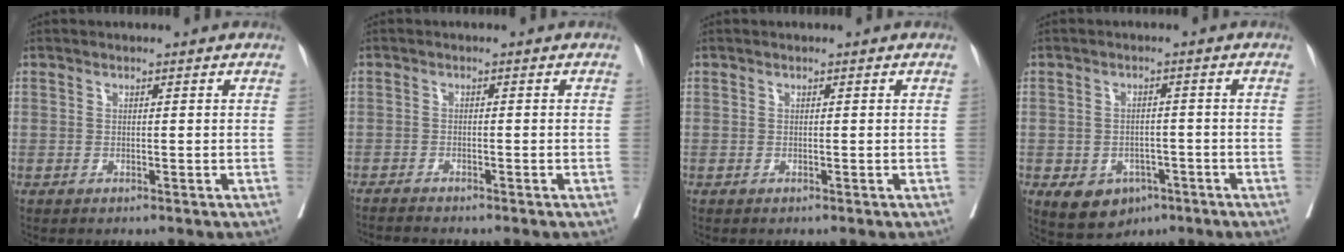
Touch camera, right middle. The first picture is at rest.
{"total": 2.8, "force": [-2.6, -0.4, 0.8], "torque": [-0.014, -0.007, -0.044]}
{"total": 0.0}
{"total": 6.7, "force": [-3.4, 5.0, 3.0], "torque": [-0.046, 0.004, -0.041]}